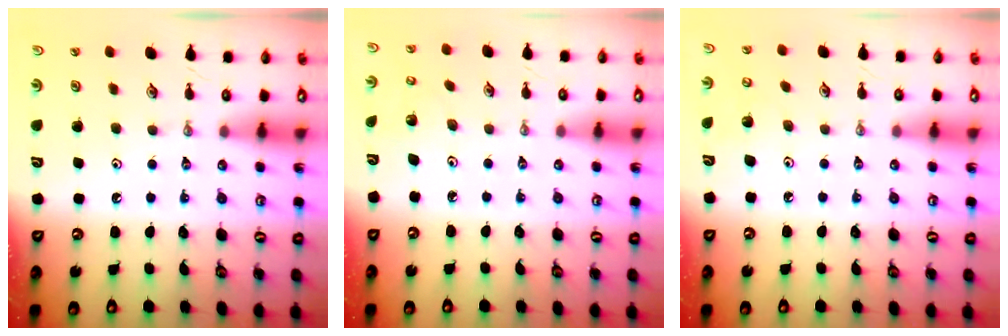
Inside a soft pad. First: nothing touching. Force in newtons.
{"total": 2.0, "press": 2.0, "slide": 0.1}
{"total": 5.8, "press": 5.8, "slide": 0.9}